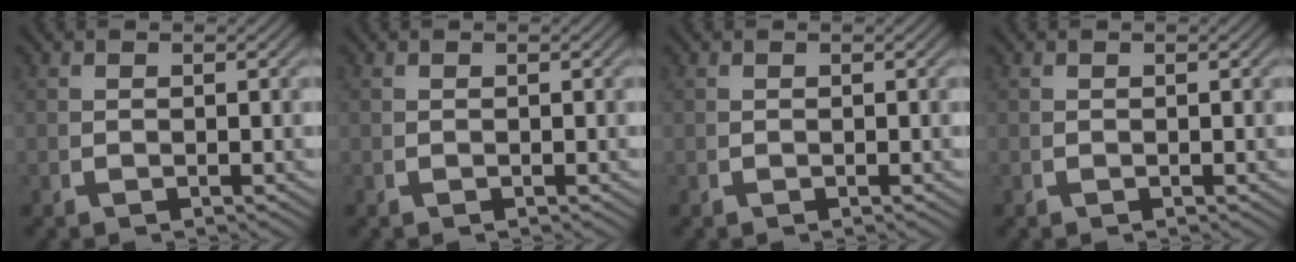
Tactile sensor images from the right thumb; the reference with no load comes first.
{"total": 0.0}
{"total": 0.0}
{"total": 0.0}